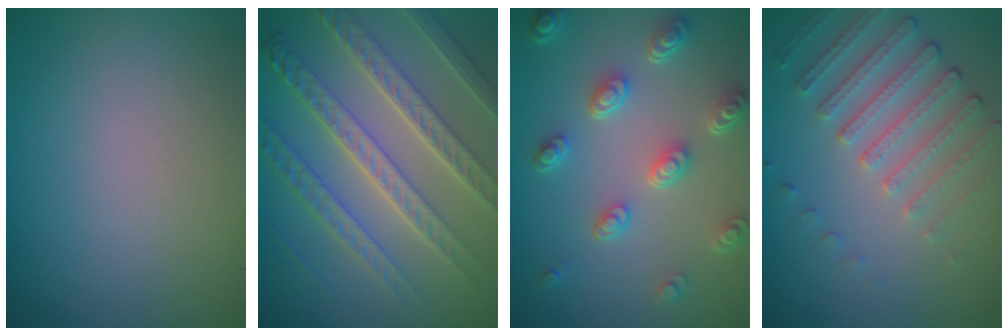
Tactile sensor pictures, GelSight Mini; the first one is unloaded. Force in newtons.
{"total": 6.6, "press": 5.9, "slide": 3.0}
{"total": 5.1, "press": 3.8, "slide": 3.3}
{"total": 4.7, "press": 3.4, "slide": 3.3}